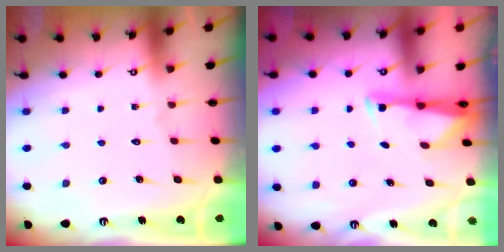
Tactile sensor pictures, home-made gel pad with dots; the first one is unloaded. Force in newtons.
{"total": 2.9, "press": 2.9, "slide": 0.4}